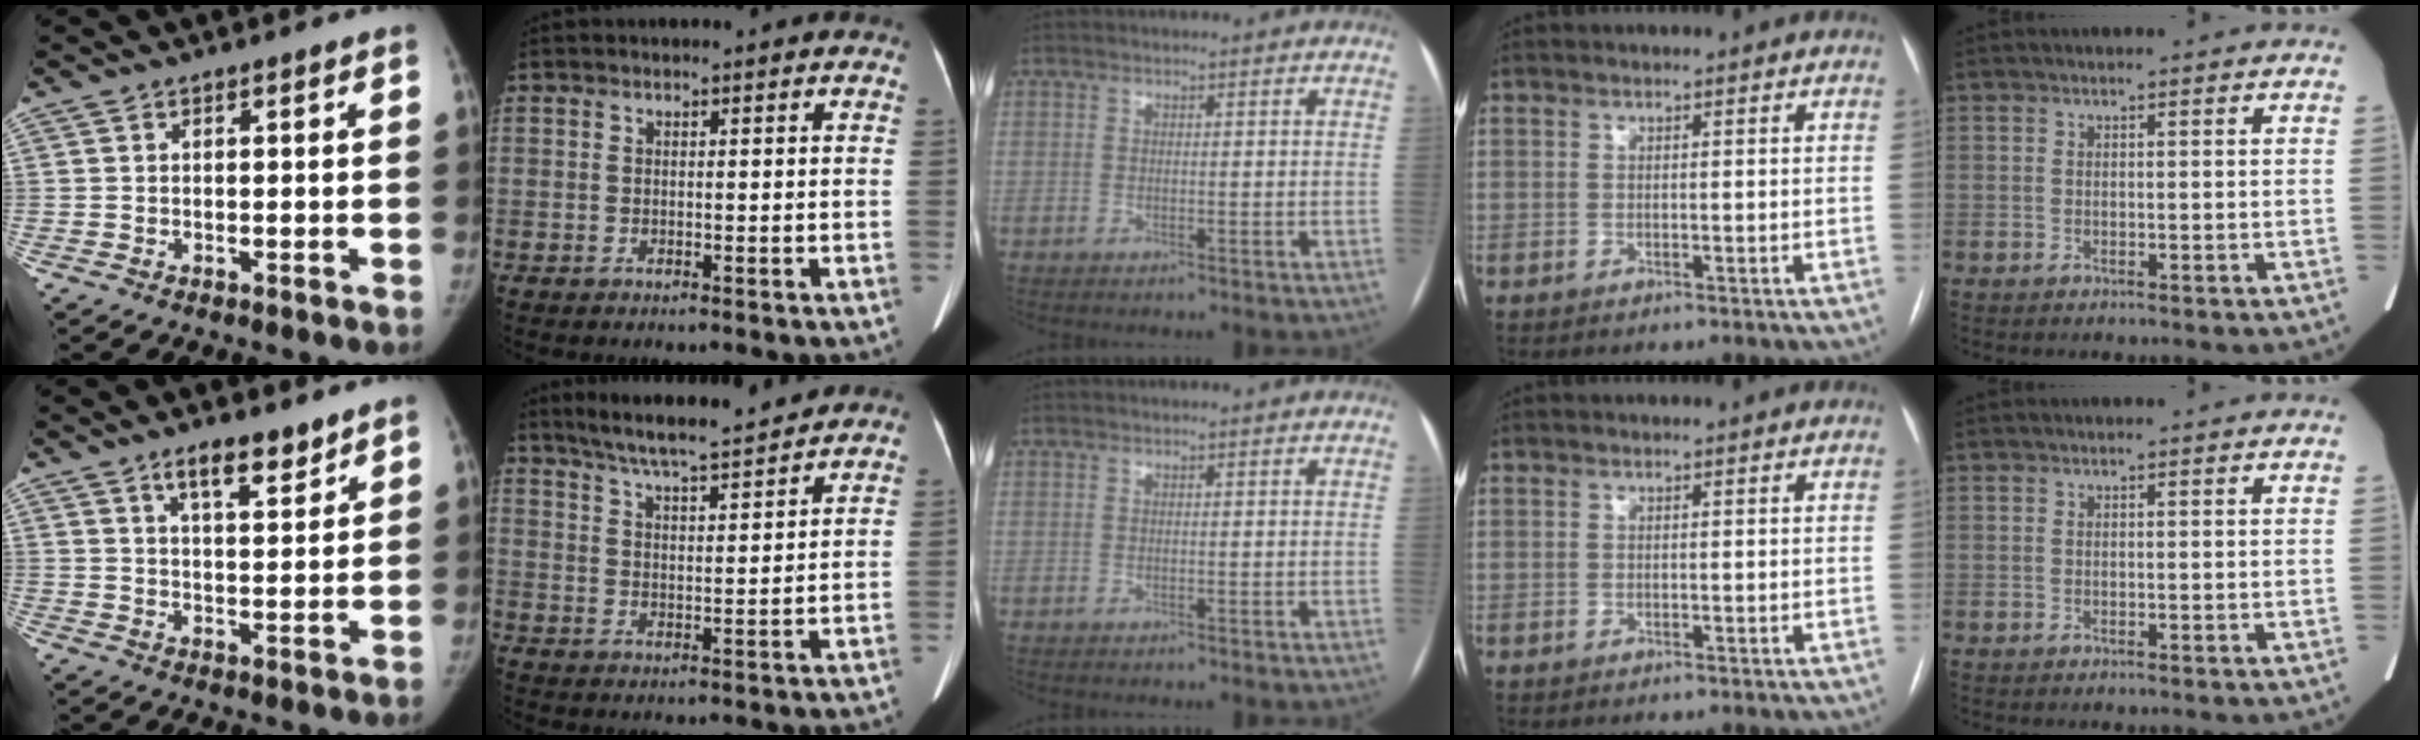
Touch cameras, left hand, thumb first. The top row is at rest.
{"thumb": {"total": 7.0, "force": [5.0, 2.2, 4.4], "torque": [-0.052, -0.035, 0.081]}, "index": {"total": 11.0, "force": [9.9, 0.1, 4.7], "torque": [-0.081, 0.010, 0.158]}}